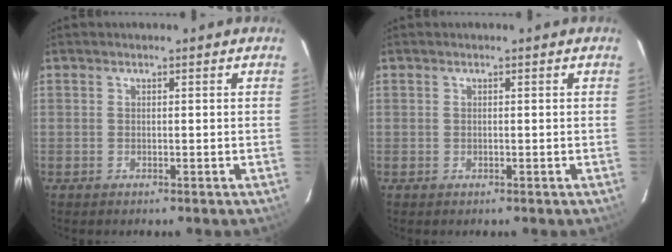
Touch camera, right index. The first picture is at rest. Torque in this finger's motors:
{"motor_torque": [-0.03, 0.07, 0.02, 0.04]}